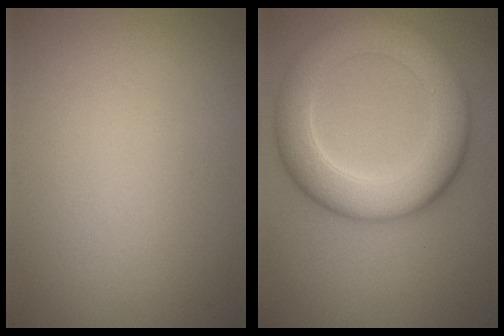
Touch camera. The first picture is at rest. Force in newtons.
{"total": 7.9, "press": 7.9, "slide": 0.4}